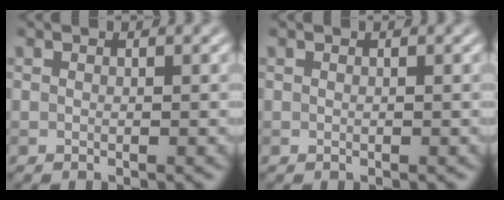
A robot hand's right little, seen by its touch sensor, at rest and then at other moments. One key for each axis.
{"total": 0.0}